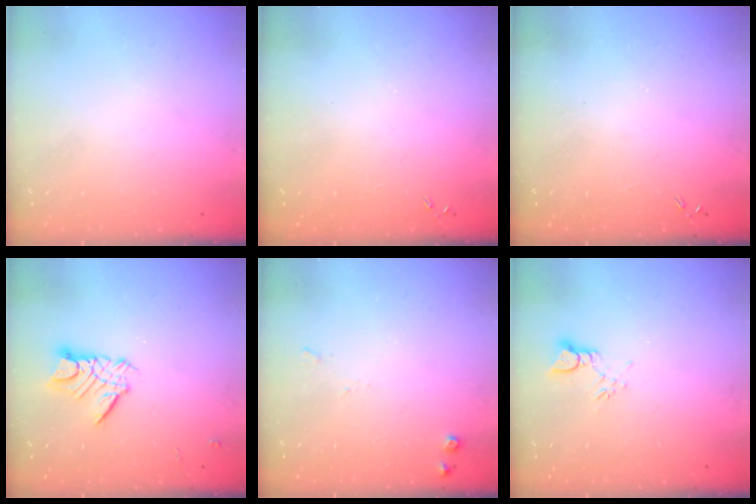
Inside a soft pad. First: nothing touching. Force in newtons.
{"total": 0.0}
{"total": 0.0}
{"total": 10.0, "press": 10.0, "slide": 0.8}
{"total": 4.4, "press": 4.3, "slide": 0.7}
{"total": 2.8, "press": 2.8, "slide": 0.4}